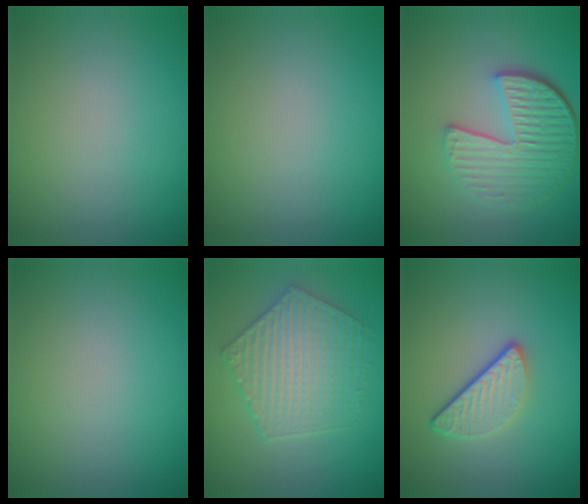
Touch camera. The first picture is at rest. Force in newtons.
{"total": 0.0}
{"total": 6.3, "press": 4.5, "slide": 4.5}
{"total": 0.0}
{"total": 5.0, "press": 4.3, "slide": 2.6}
{"total": 3.4, "press": 2.6, "slide": 2.1}